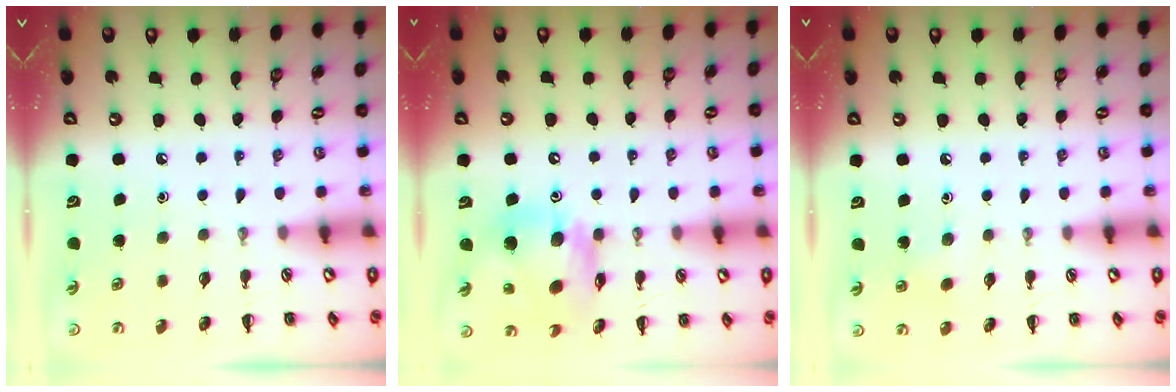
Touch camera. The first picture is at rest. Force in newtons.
{"total": 14.1, "press": 13.5, "slide": 4.0}
{"total": 5.8, "press": 5.7, "slide": 1.3}